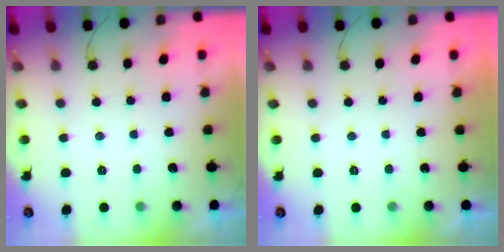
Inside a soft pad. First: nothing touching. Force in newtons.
{"total": 1.7, "press": 1.7, "slide": 0.1}